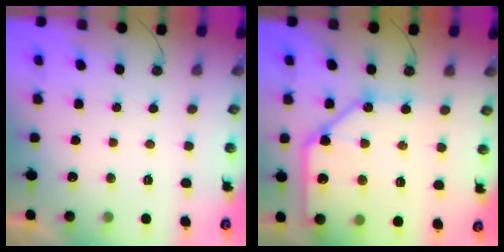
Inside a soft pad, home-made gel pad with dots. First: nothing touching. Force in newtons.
{"total": 14.5, "press": 14.4, "slide": 1.7}